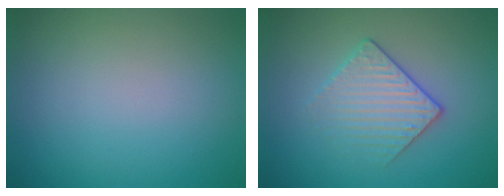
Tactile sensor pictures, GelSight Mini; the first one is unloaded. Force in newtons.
{"total": 2.4, "press": 2.1, "slide": 1.1}